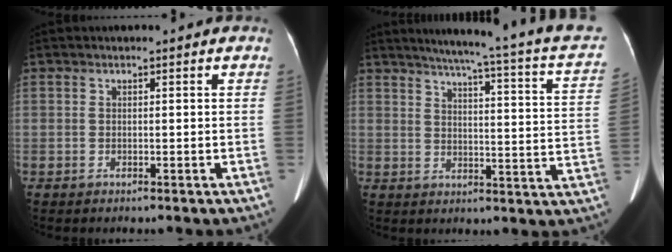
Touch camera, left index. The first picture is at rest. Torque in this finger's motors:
{"motor_torque": [-0.42, -1.71, 0.06, 0.08]}